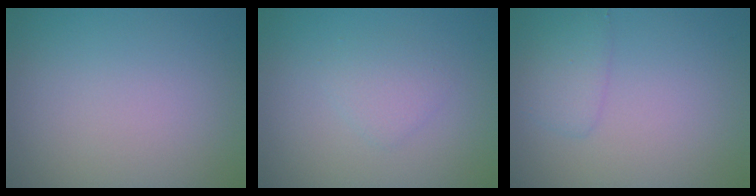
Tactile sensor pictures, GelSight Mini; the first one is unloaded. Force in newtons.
{"total": 1.5, "press": 1.5, "slide": 0.0}
{"total": 1.7, "press": 1.7, "slide": 0.1}